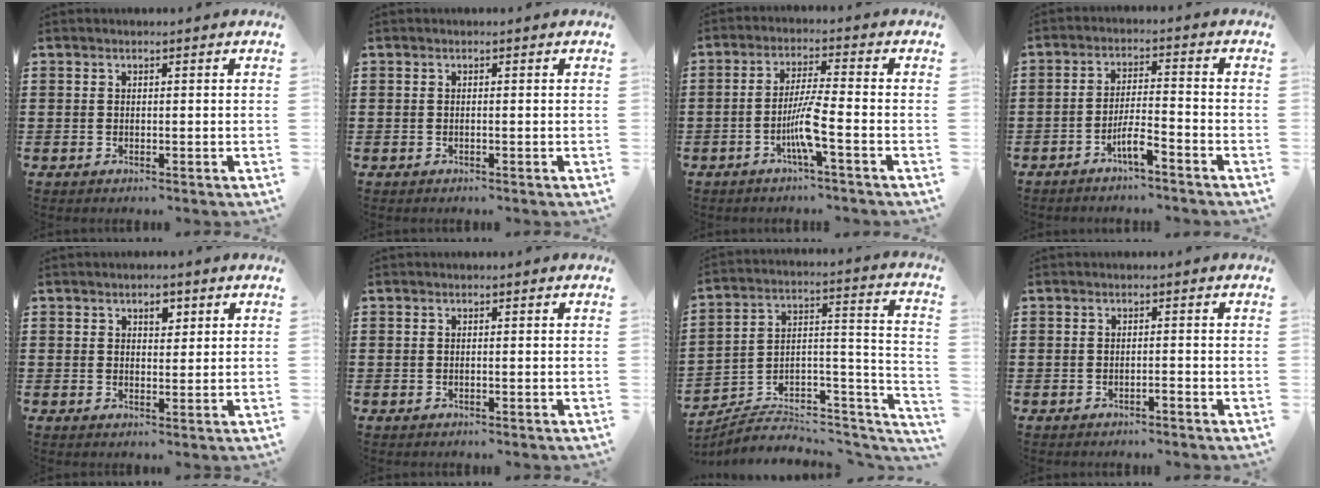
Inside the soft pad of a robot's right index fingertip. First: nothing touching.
{"total": 0.0}
{"total": 6.2, "force": [-2.6, 0.0, 5.6], "torque": [-0.117, -0.011, -0.053]}
{"total": 4.7, "force": [-3.4, 0.4, 3.3], "torque": [-0.071, -0.003, -0.065]}
{"total": 2.4, "force": [1.4, 1.3, 1.5], "torque": [-0.017, 0.000, 0.020]}
{"total": 0.0}
{"total": 4.1, "force": [-3.4, 1.9, 1.3], "torque": [-0.023, -0.007, -0.067]}
{"total": 0.8, "force": [-0.7, 0.0, 0.4], "torque": [-0.008, -0.002, -0.014]}